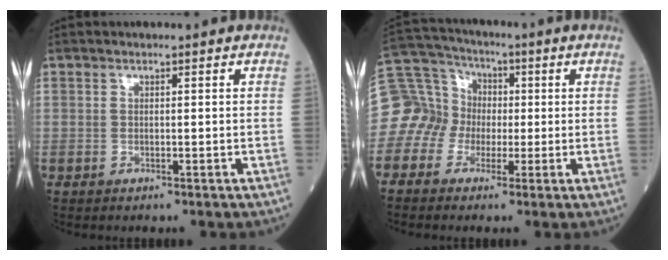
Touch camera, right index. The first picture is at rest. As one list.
[{"total": 10.5, "force": [-2.0, 10.2, 1.2], "torque": [-0.049, 0.066, -0.036]}]